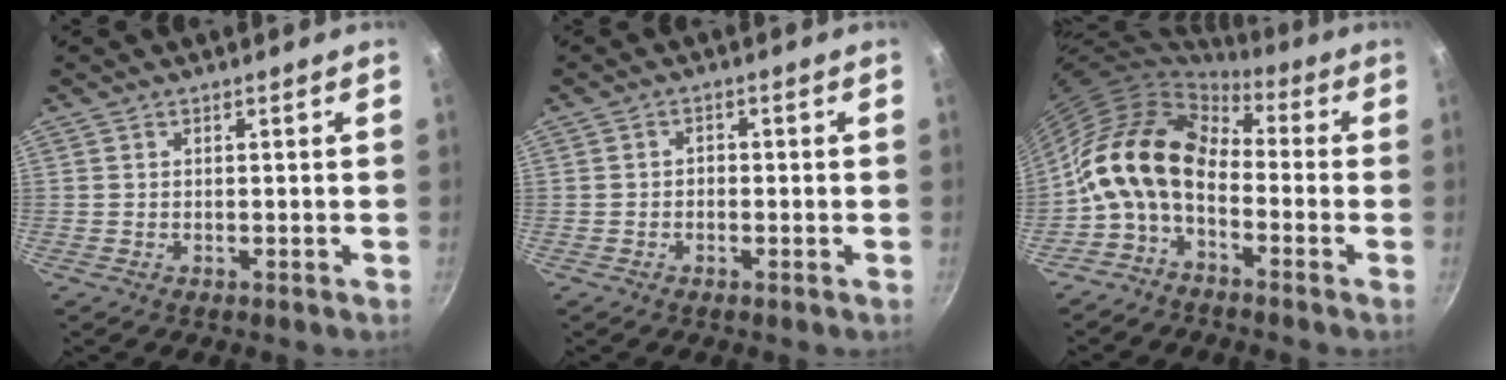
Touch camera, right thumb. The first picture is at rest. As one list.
[{"total": 1.4, "force": [-0.6, 1.1, 0.6], "torque": [-0.007, 0.008, -0.012]}, {"total": 13.4, "force": [-1.6, 8.8, 9.9], "torque": [-0.171, 0.036, -0.049]}]